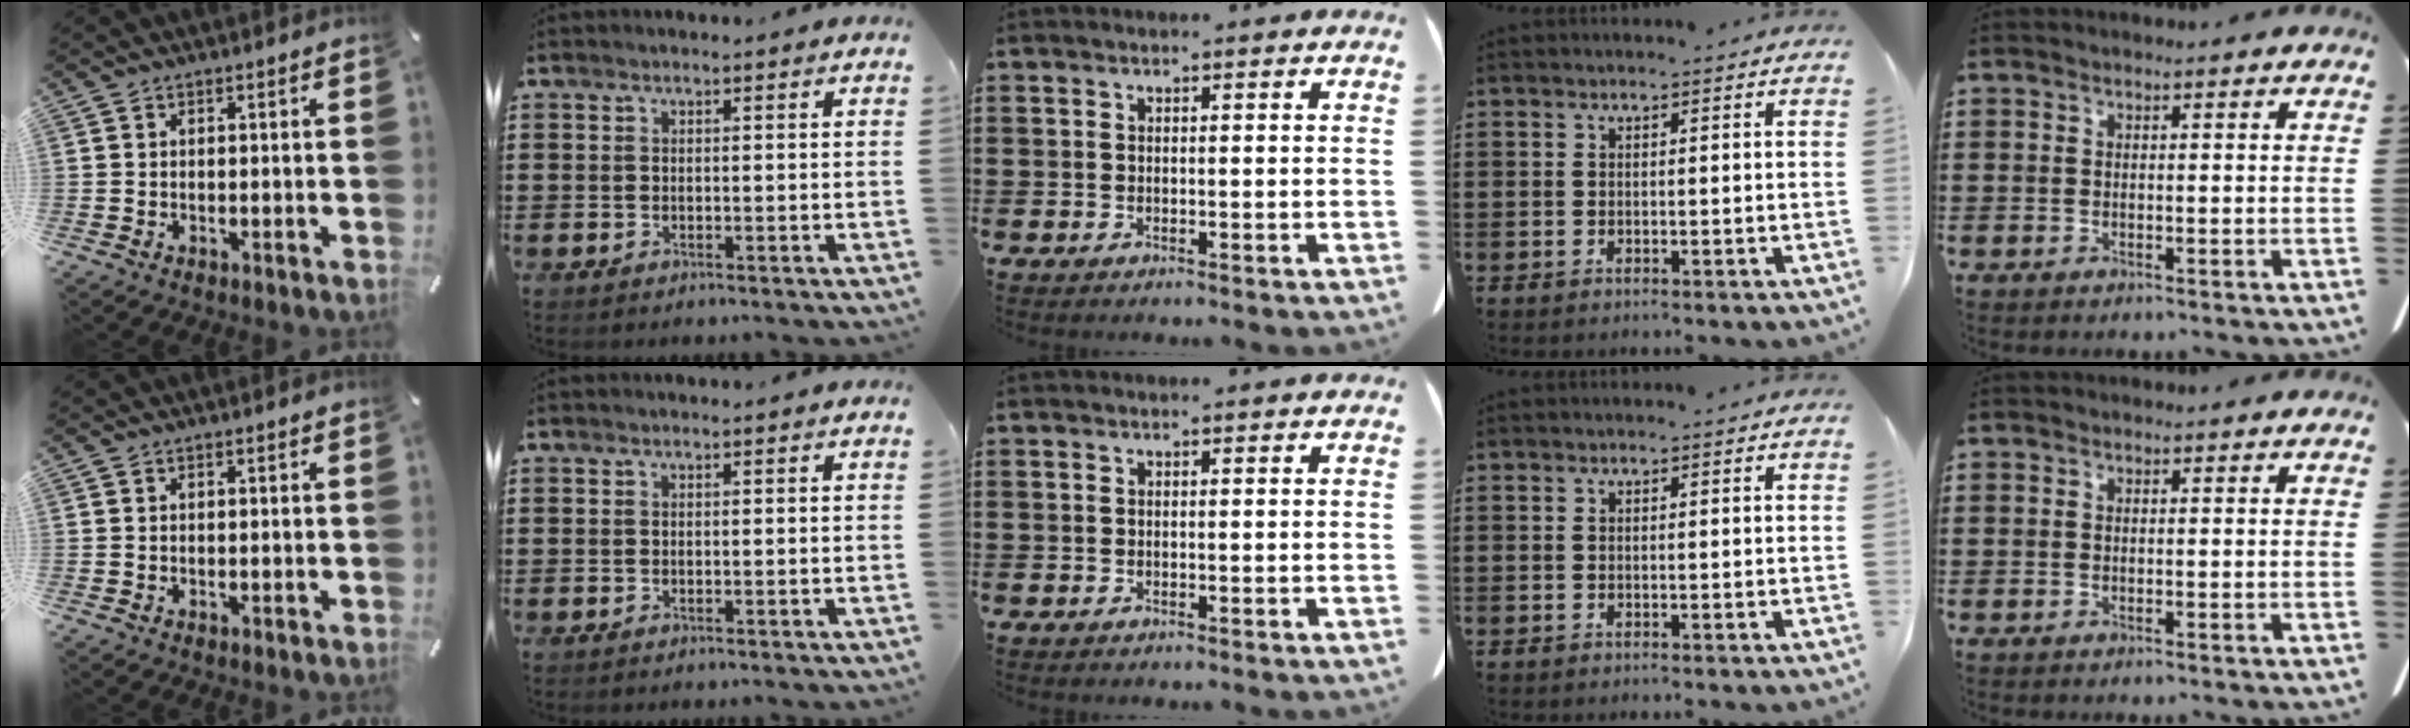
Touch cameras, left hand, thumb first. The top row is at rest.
{}